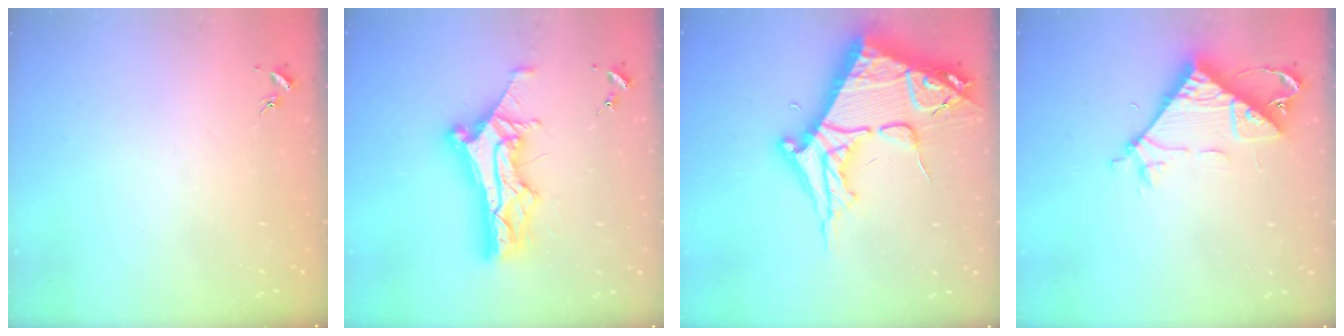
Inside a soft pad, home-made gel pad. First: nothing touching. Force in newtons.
{"total": 11.5, "press": 11.5, "slide": 0.8}
{"total": 14.3, "press": 14.2, "slide": 1.4}
{"total": 9.7, "press": 9.7, "slide": 0.8}